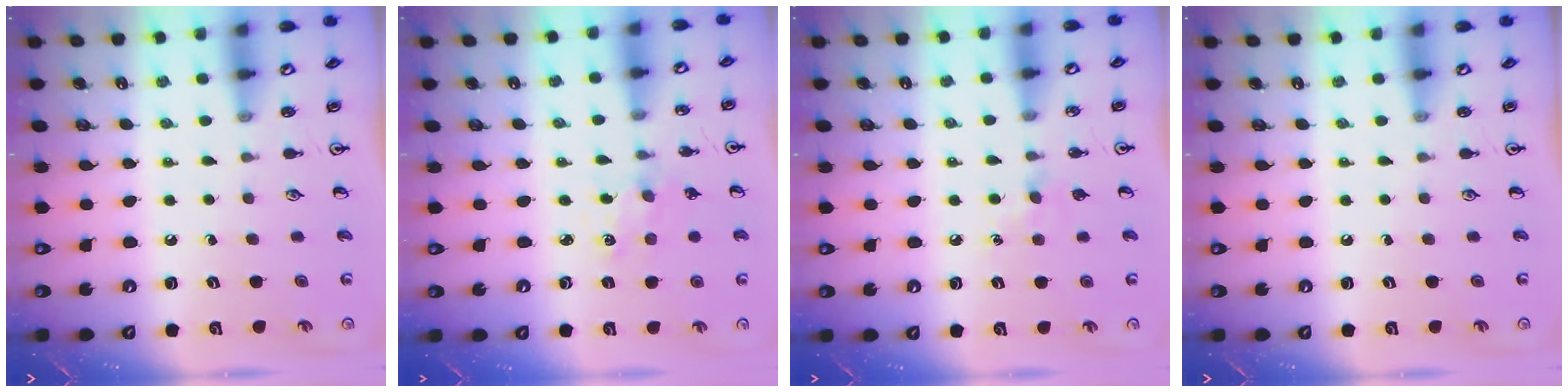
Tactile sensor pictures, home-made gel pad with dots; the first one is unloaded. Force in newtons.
{"total": 1.1, "press": 1.1, "slide": 0.3}
{"total": 5.4, "press": 5.3, "slide": 0.8}
{"total": 0.0}